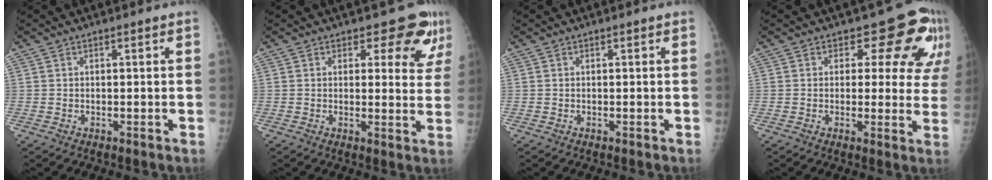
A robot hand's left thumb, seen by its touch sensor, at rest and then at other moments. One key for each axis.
{"total": 8.1, "fx": 6.0, "fy": 4.1, "fz": 3.4, "tx": -0.002, "ty": -0.036, "tz": 0.053}
{"total": 0.0}
{"total": 10.9, "fx": 6.4, "fy": 6.5, "fz": 6.0, "tx": -0.018, "ty": -0.030, "tz": 0.055}